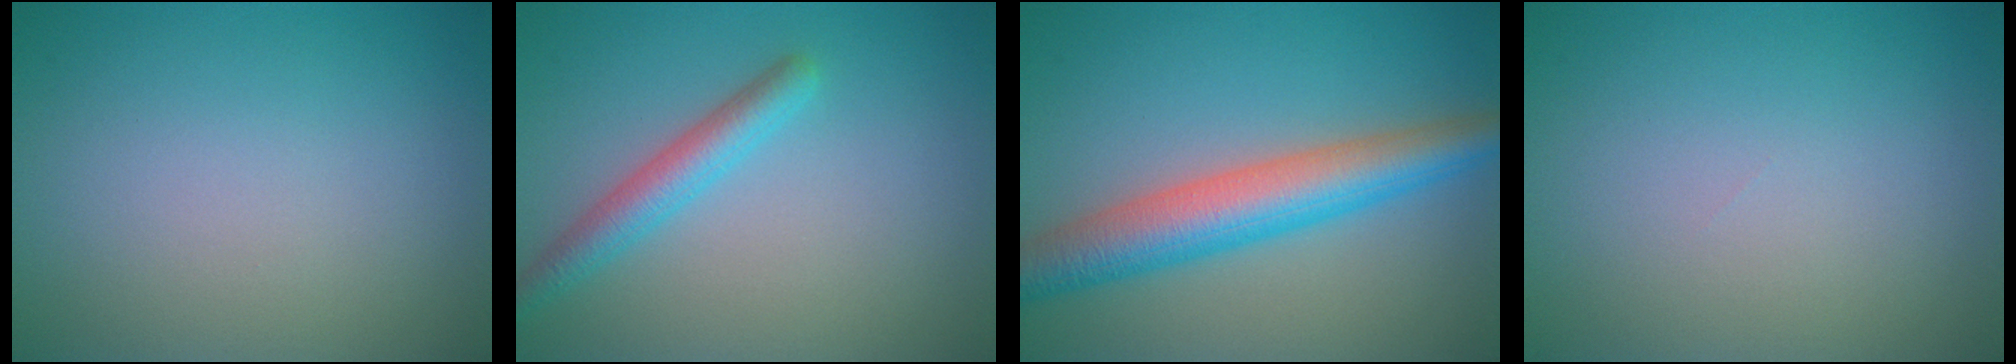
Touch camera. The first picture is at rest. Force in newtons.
{"total": 2.9, "press": 2.9, "slide": 0.1}
{"total": 6.9, "press": 6.9, "slide": 0.4}
{"total": 0.0}